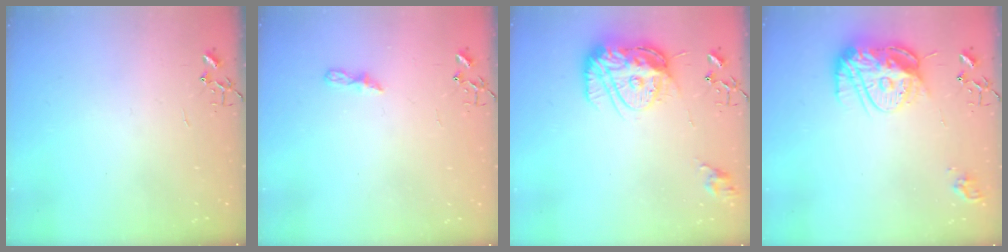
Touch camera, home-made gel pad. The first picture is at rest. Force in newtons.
{"total": 5.3, "press": 5.3, "slide": 0.6}
{"total": 15.2, "press": 15.1, "slide": 1.5}
{"total": 19.1, "press": 19.1, "slide": 1.5}